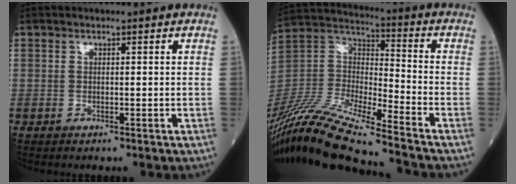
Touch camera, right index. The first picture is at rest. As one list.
[{"total": 18.7, "force": [-16.1, 0.0, 9.6], "torque": [-0.211, -0.015, -0.308]}]